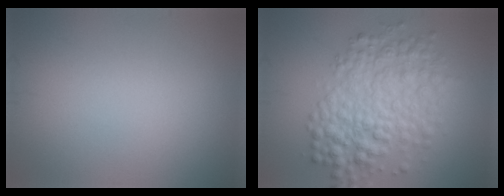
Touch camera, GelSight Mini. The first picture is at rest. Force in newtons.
{"total": 7.0, "press": 7.0, "slide": 0.1}